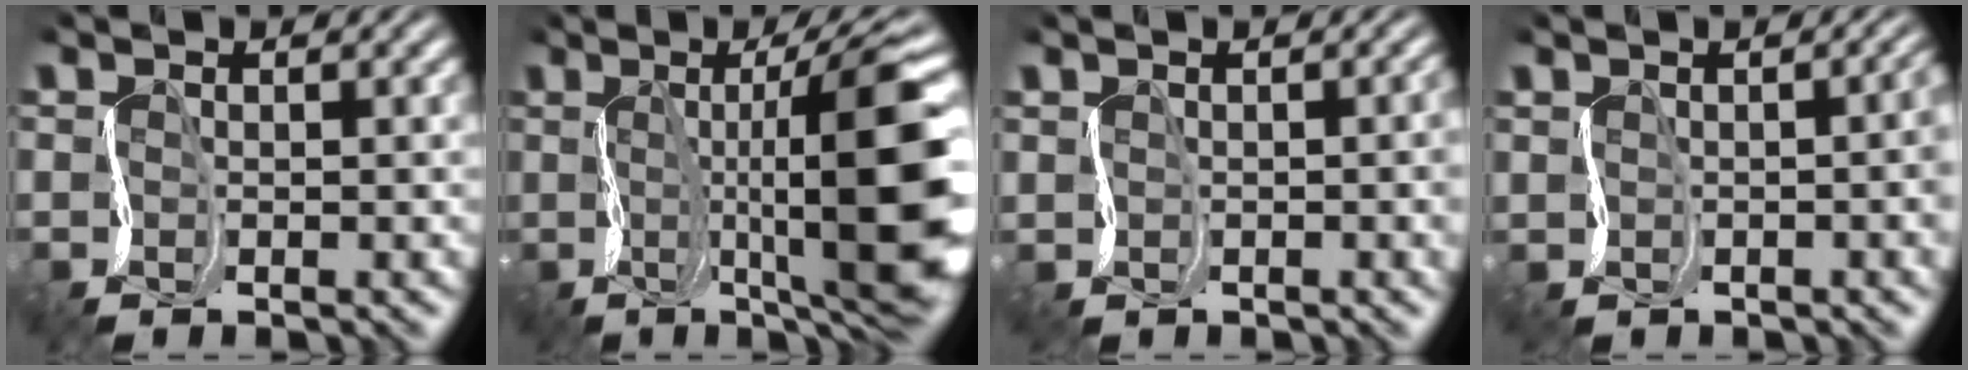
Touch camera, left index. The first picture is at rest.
{"total": 11.0, "force": [0.3, 2.0, 10.8], "torque": [-0.161, 0.008, 0.013]}
{"total": 1.5, "force": [0.2, 0.9, 1.3], "torque": [-0.010, 0.003, 0.008]}
{"total": 1.7, "force": [0.2, 0.5, 1.6], "torque": [-0.012, -0.001, 0.010]}